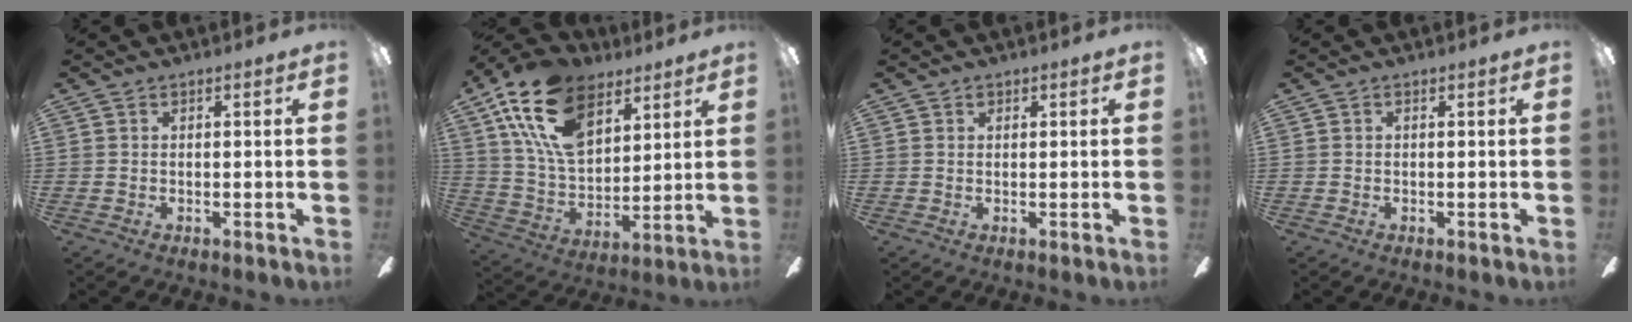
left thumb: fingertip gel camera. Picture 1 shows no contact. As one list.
[{"total": 20.4, "force": [11.6, 11.9, 11.9], "torque": [-0.239, -0.036, 0.213]}, {"total": 0.8, "force": [0.5, 0.6, 0.3], "torque": [-0.007, 0.001, 0.010]}, {"total": 0.0}]